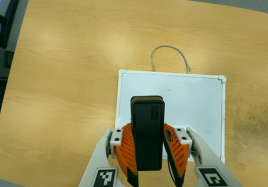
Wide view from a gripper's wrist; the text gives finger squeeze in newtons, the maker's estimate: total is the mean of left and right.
{"total": 5.8, "left": 4.5, "right": 7.1}